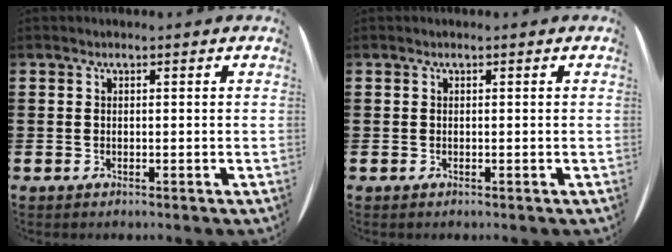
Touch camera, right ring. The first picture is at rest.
{"total": 0.0}